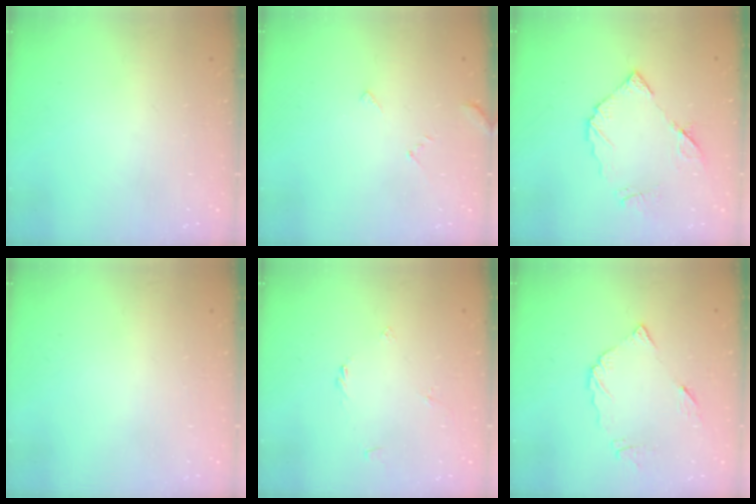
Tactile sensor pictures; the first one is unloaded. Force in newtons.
{"total": 3.1, "press": 3.1, "slide": 0.2}
{"total": 9.6, "press": 9.5, "slide": 1.0}
{"total": 1.4, "press": 1.4, "slide": 0.1}
{"total": 1.8, "press": 1.8, "slide": 0.5}
{"total": 7.9, "press": 7.8, "slide": 1.0}